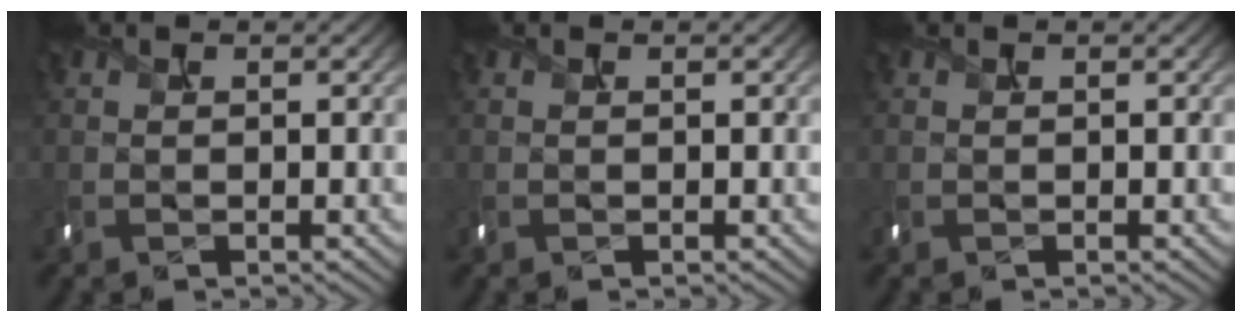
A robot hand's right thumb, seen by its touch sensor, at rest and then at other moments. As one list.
[{"total": 0.0}, {"total": 0.0}]